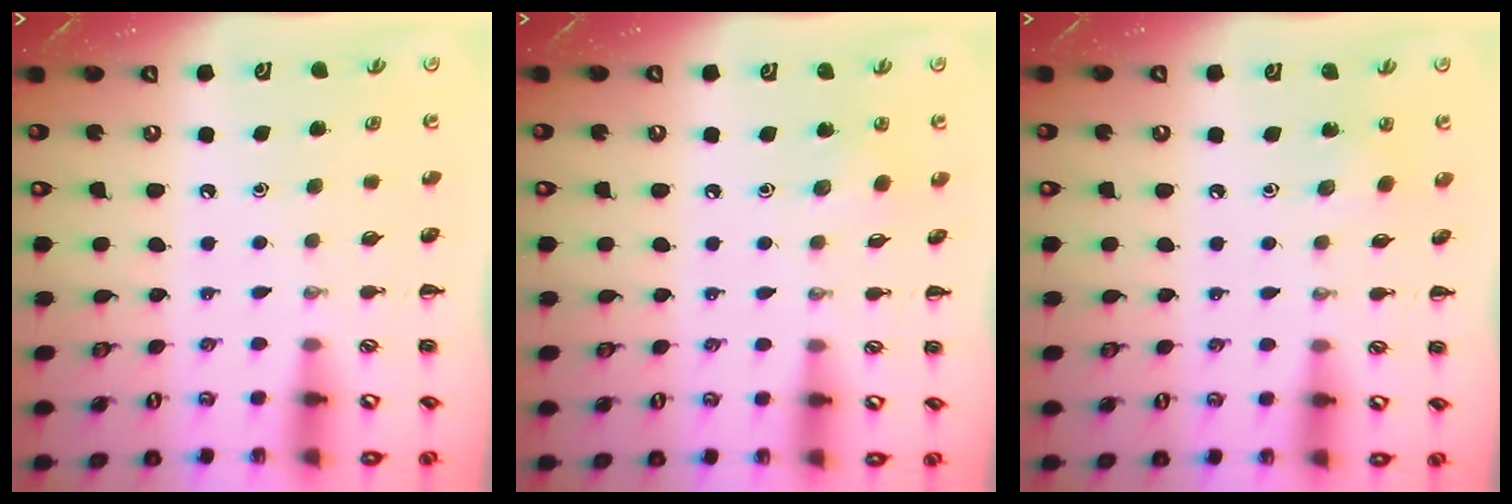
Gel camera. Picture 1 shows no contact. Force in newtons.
{"total": 2.3, "press": 2.2, "slide": 0.8}
{"total": 2.8, "press": 2.7, "slide": 0.9}